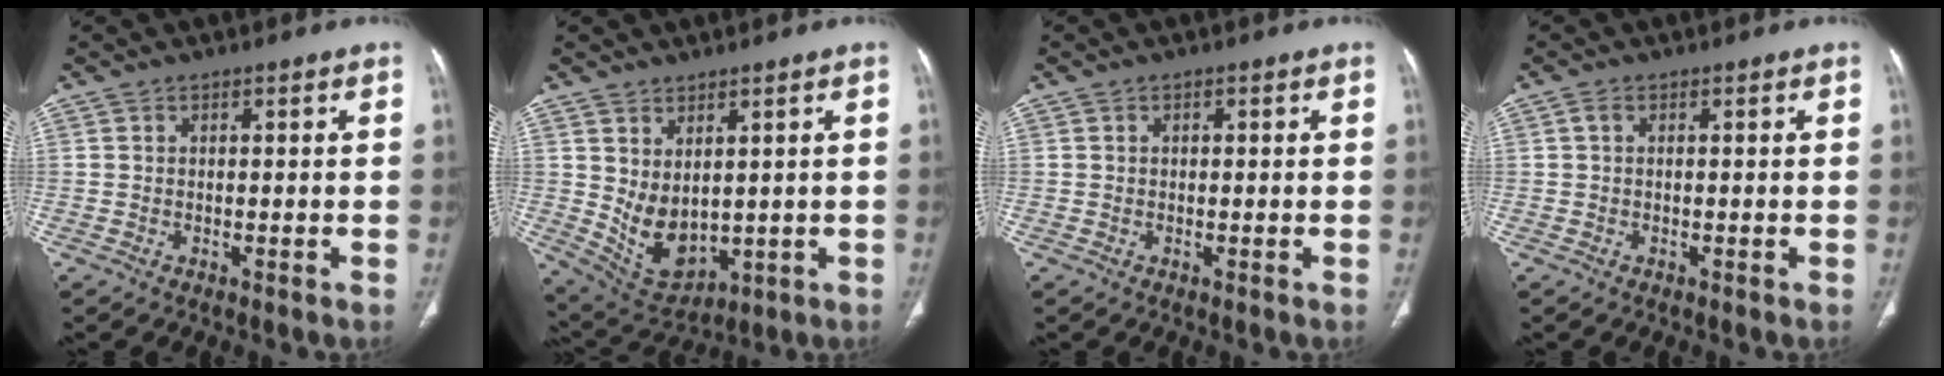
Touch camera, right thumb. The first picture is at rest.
{"total": 8.8, "force": [1.2, 5.7, 6.7], "torque": [-0.098, -0.017, 0.056]}
{"total": 0.6, "force": [0.1, 0.4, 0.3], "torque": [-0.003, 0.001, 0.002]}
{"total": 0.8, "force": [0.2, 0.5, 0.6], "torque": [-0.015, 0.002, 0.002]}